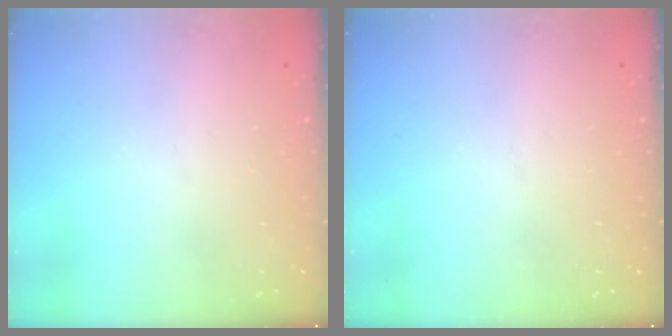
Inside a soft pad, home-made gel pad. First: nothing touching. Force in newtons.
{"total": 0.0}